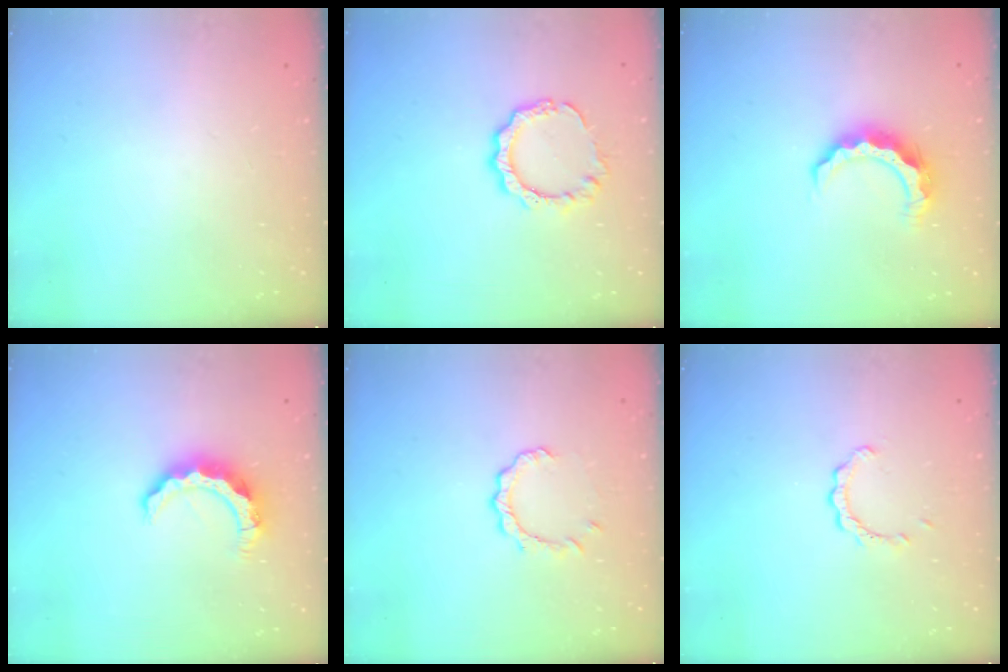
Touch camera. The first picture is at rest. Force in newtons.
{"total": 8.8, "press": 8.8, "slide": 0.8}
{"total": 8.9, "press": 8.9, "slide": 0.9}
{"total": 9.8, "press": 9.8, "slide": 0.7}
{"total": 3.8, "press": 3.8, "slide": 0.2}
{"total": 2.2, "press": 2.2, "slide": 0.1}